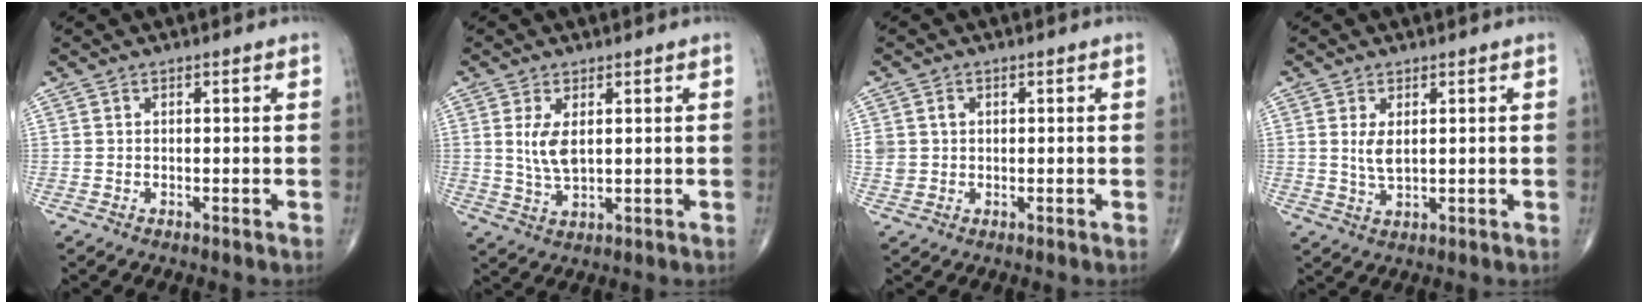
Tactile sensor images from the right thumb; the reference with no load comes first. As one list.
[{"total": 5.1, "force": [1.1, 2.3, 4.4], "torque": [-0.088, -0.011, 0.029]}, {"total": 3.0, "force": [0.5, 2.6, 1.3], "torque": [-0.018, 0.004, 0.014]}, {"total": 3.5, "force": [0.8, 1.6, 3.0], "torque": [-0.056, -0.010, 0.021]}]